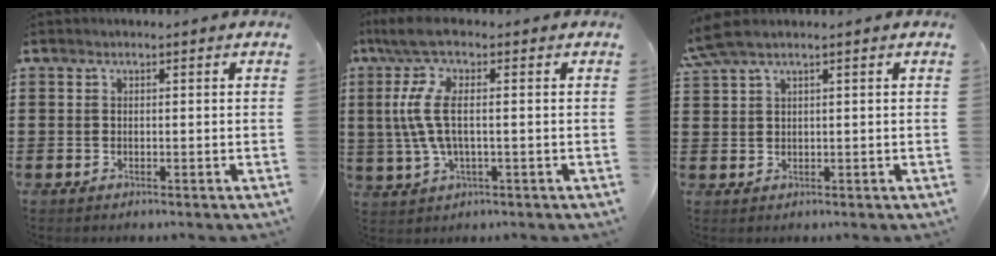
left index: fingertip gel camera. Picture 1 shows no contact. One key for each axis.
{"total": 8.5, "fx": 0.1, "fy": 1.6, "fz": 8.3, "tx": -0.204, "ty": -0.021, "tz": -0.010}
{"total": 3.1, "fx": 1.9, "fy": 0.4, "fz": 2.4, "tx": -0.058, "ty": -0.001, "tz": 0.031}